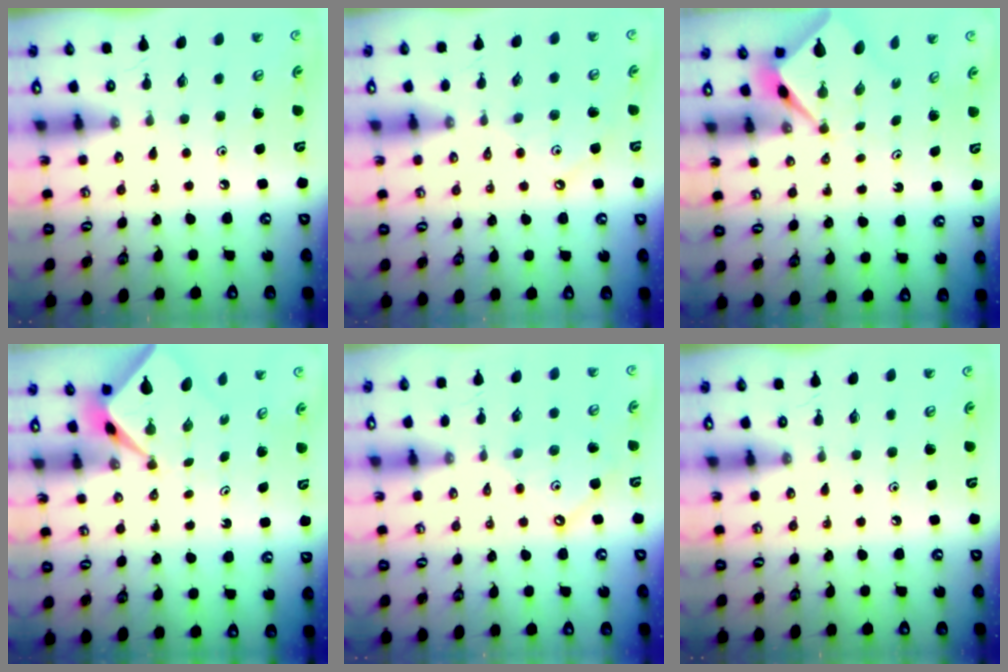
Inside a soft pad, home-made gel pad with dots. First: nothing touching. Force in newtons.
{"total": 4.1, "press": 4.0, "slide": 0.5}
{"total": 2.6, "press": 2.6, "slide": 0.1}
{"total": 2.4, "press": 2.4, "slide": 0.2}
{"total": 4.1, "press": 4.1, "slide": 0.6}
{"total": 0.0}